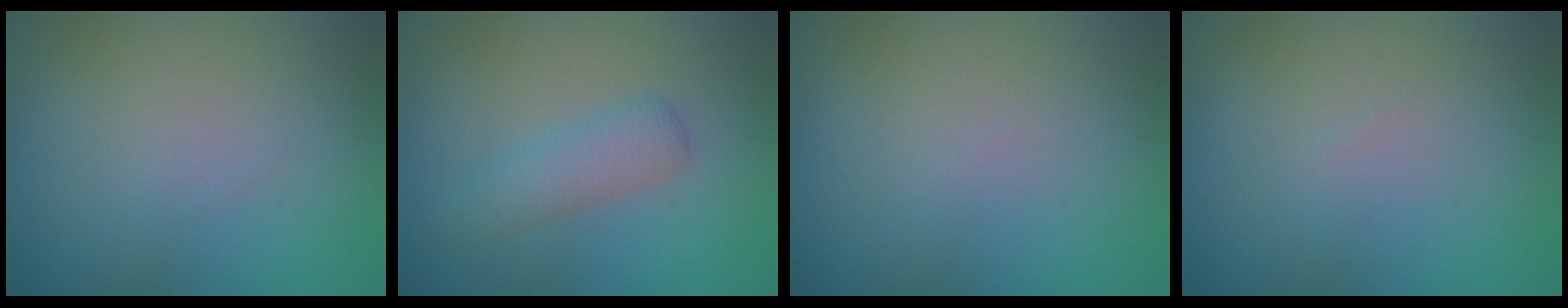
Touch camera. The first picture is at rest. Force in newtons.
{"total": 2.8, "press": 2.8, "slide": 0.0}
{"total": 0.0}
{"total": 0.0}